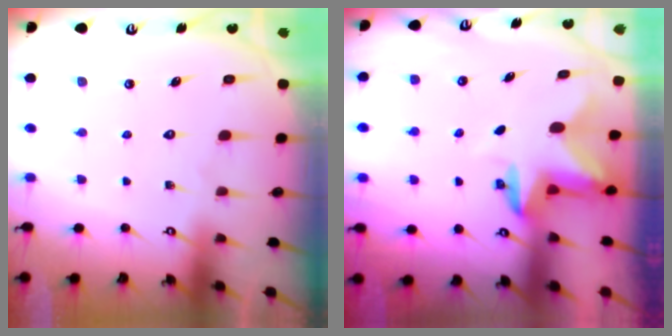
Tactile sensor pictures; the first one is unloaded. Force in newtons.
{"total": 2.8, "press": 2.8, "slide": 0.5}